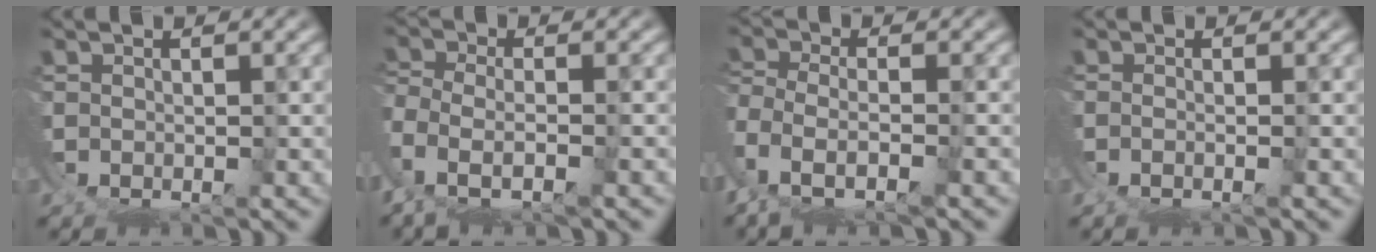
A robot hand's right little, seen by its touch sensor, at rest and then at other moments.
{"total": 3.6, "force": [-0.9, 1.9, 2.9], "torque": [-0.083, -0.026, -0.005]}
{"total": 4.0, "force": [-1.1, 2.3, 3.1], "torque": [-0.091, -0.032, -0.008]}
{"total": 1.4, "force": [-0.8, -0.1, 1.1], "torque": [-0.023, -0.009, -0.007]}